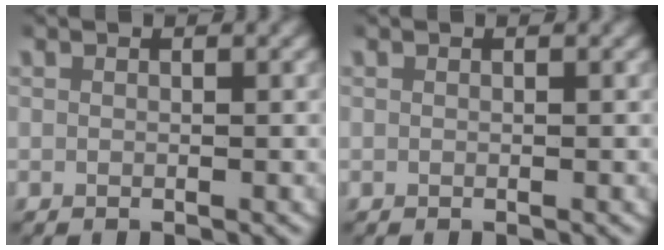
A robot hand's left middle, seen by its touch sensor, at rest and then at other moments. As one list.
[{"total": 0.0}]